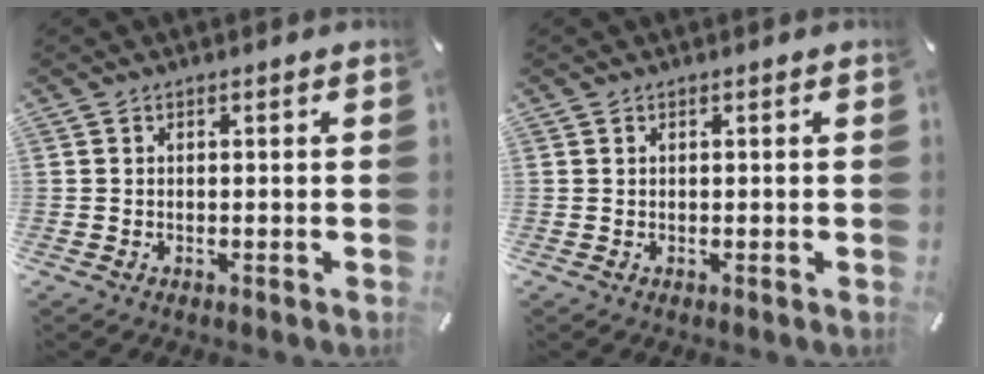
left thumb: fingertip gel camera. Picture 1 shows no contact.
{"total": 0.0}